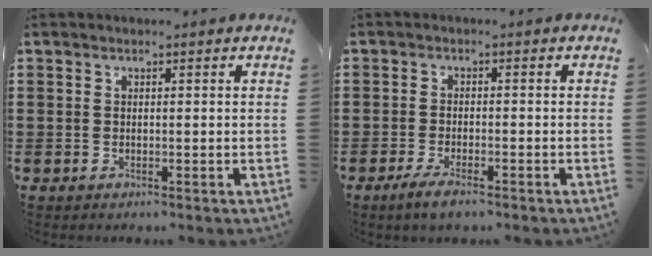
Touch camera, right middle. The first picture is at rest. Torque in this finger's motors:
{"motor_torque": [1.13, -0.69, 0.19, 0.13]}